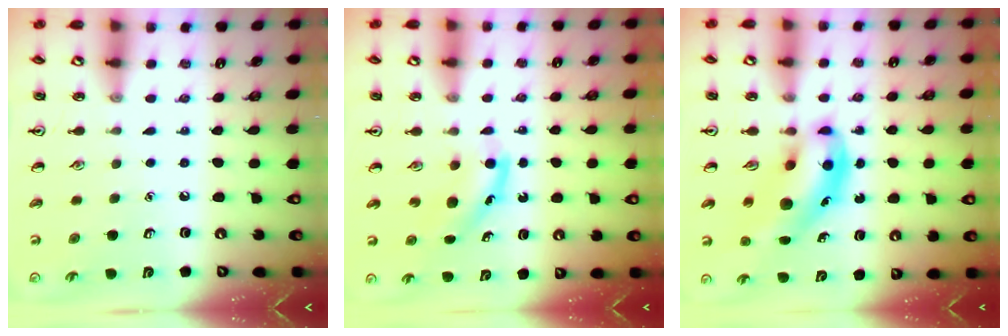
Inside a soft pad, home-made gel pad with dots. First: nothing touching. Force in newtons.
{"total": 4.2, "press": 4.0, "slide": 1.1}
{"total": 9.5, "press": 9.2, "slide": 2.4}